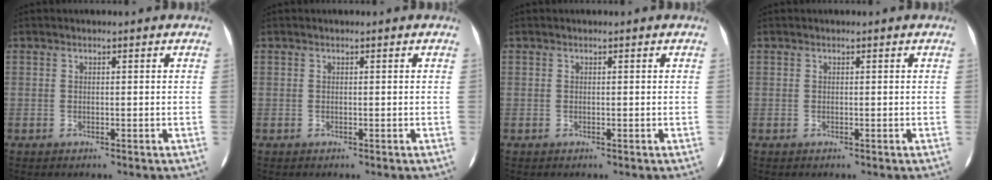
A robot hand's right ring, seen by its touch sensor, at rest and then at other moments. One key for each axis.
{"total": 0.0}
{"total": 0.0}
{"total": 0.0}